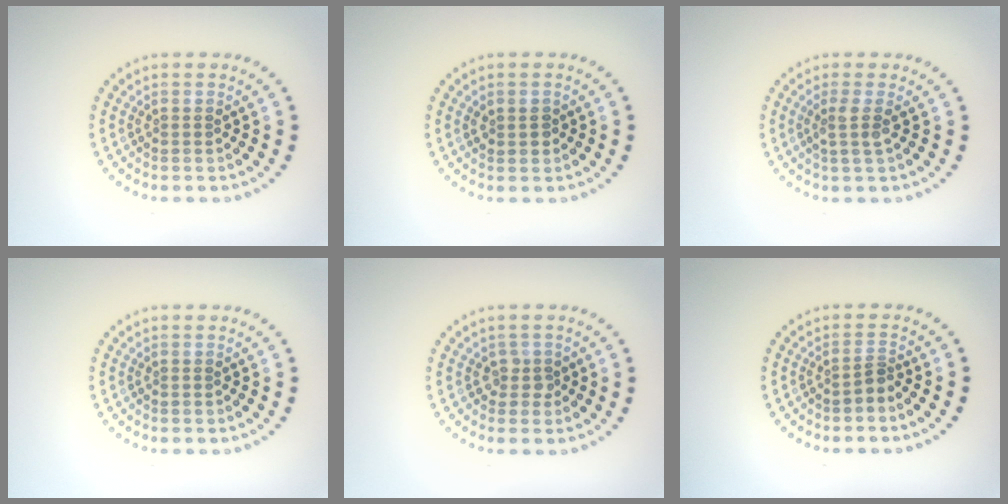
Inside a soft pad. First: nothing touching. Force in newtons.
{"total": 1.4, "press": 1.3, "slide": 0.4}
{"total": 1.8, "press": 1.3, "slide": 1.2}
{"total": 0.0}
{"total": 1.2, "press": 1.1, "slide": 0.6}
{"total": 1.1, "press": 0.6, "slide": 0.9}